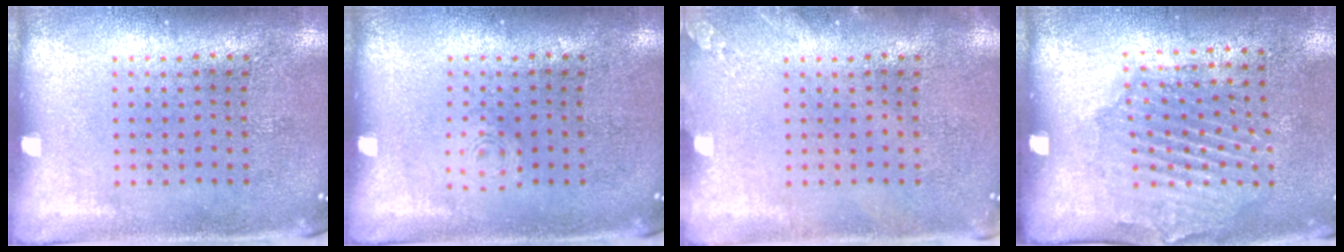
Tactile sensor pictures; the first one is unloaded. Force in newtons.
{"total": 0.6, "press": 0.6, "slide": 0.1}
{"total": 1.0, "press": 1.0, "slide": 0.1}
{"total": 1.8, "press": 1.5, "slide": 0.9}